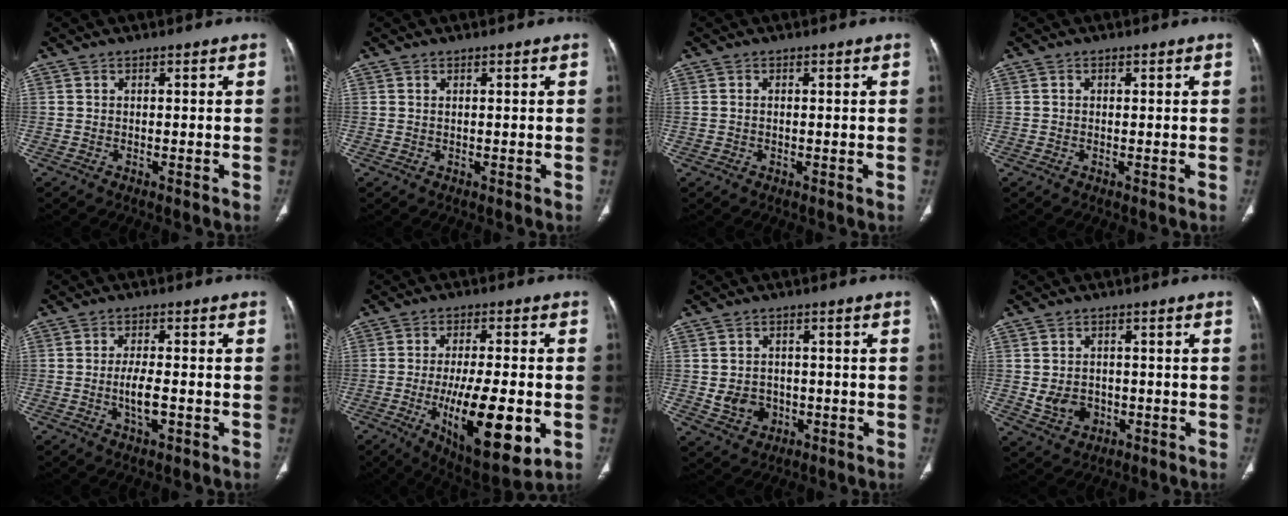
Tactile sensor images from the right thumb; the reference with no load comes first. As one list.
[{"total": 0.0}, {"total": 0.6, "force": [-0.1, 0.4, 0.4], "torque": [-0.012, 0.003, 0.001]}, {"total": 0.0}, {"total": 4.7, "force": [-1.3, 1.7, 4.2], "torque": [-0.076, 0.001, -0.023]}, {"total": 18.6, "force": [-5.1, 6.1, 16.8], "torque": [-0.261, -0.011, -0.067]}, {"total": 5.3, "force": [-0.9, 4.6, 2.5], "torque": [-0.024, 0.007, -0.004]}, {"total": 5.2, "force": [-0.9, 4.3, 2.8], "torque": [-0.034, 0.005, -0.003]}]